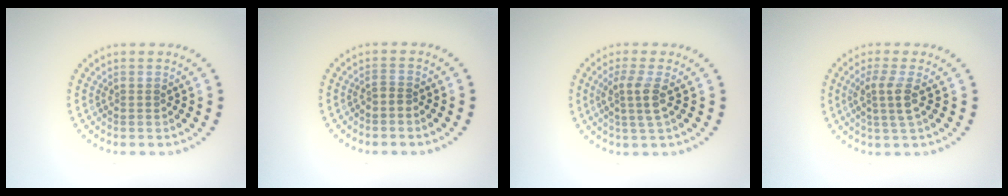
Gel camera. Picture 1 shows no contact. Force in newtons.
{"total": 0.7, "press": 0.4, "slide": 0.6}
{"total": 2.6, "press": 2.1, "slide": 1.6}
{"total": 2.6, "press": 2.1, "slide": 1.5}